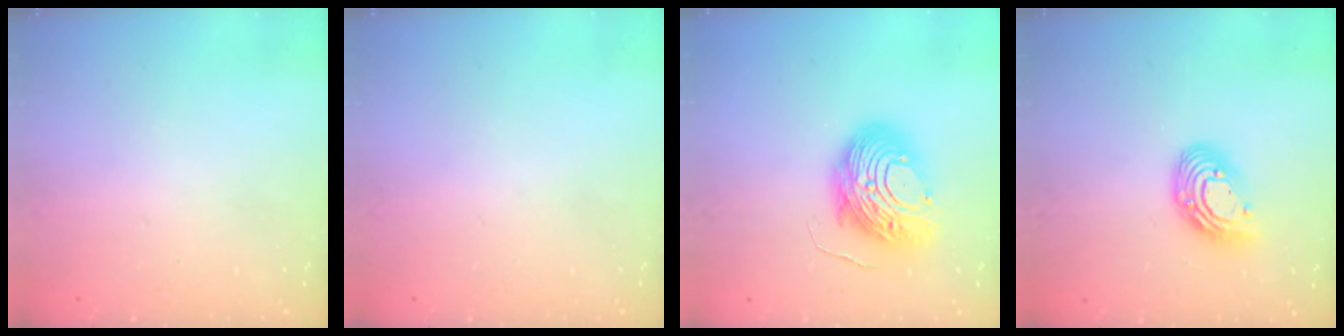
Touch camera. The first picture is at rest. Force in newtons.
{"total": 0.0}
{"total": 11.6, "press": 11.6, "slide": 0.9}
{"total": 12.2, "press": 12.1, "slide": 1.1}